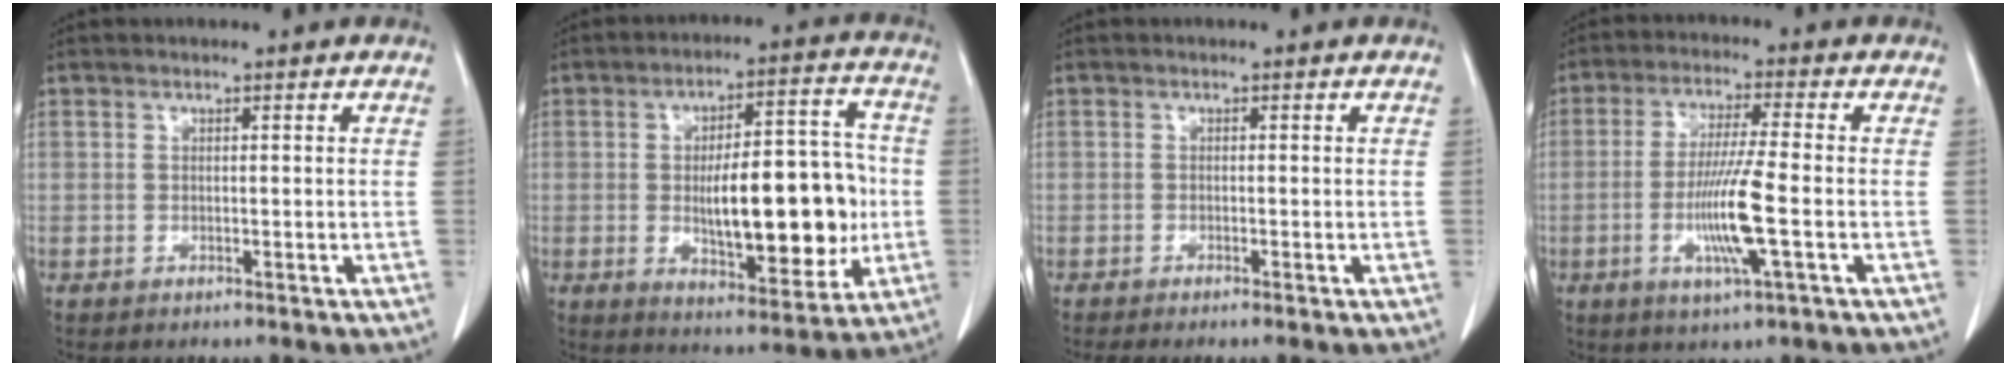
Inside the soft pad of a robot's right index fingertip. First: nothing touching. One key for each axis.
{"total": 16.9, "fx": -1.4, "fy": 5.8, "fz": 15.8, "tx": -0.238, "ty": 0.017, "tz": -0.012}
{"total": 1.9, "fx": -1.6, "fy": -0.2, "fz": 1.1, "tx": -0.017, "ty": -0.003, "tz": -0.024}
{"total": 9.4, "fx": -2.3, "fy": -0.3, "fz": 9.1, "tx": -0.180, "ty": -0.013, "tz": -0.046}